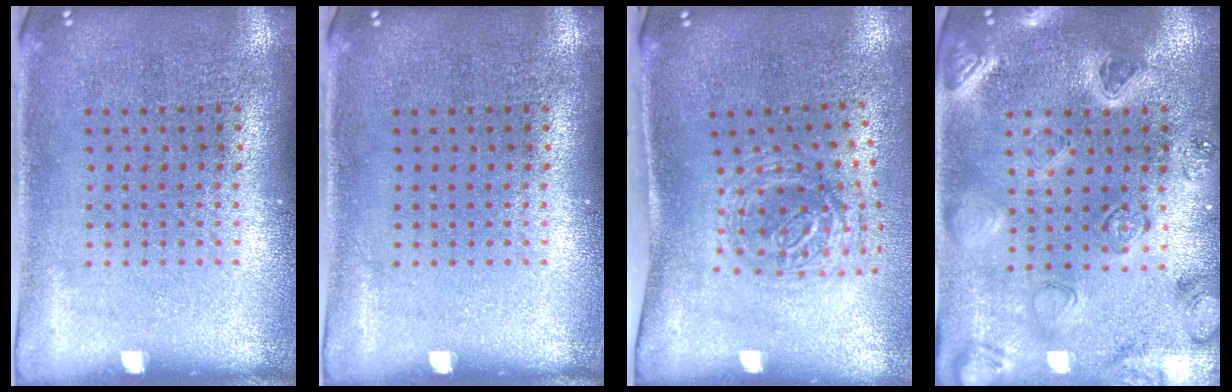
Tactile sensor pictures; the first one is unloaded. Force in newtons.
{"total": 0.0}
{"total": 1.2, "press": 1.1, "slide": 0.6}
{"total": 2.2, "press": 2.2, "slide": 0.2}